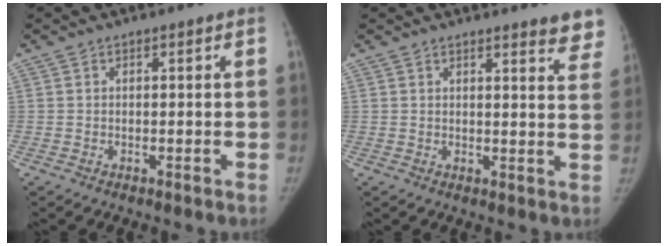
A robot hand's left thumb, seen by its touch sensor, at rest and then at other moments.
{"total": 7.3, "force": [6.3, 1.2, 3.5], "torque": [-0.012, -0.033, 0.053]}